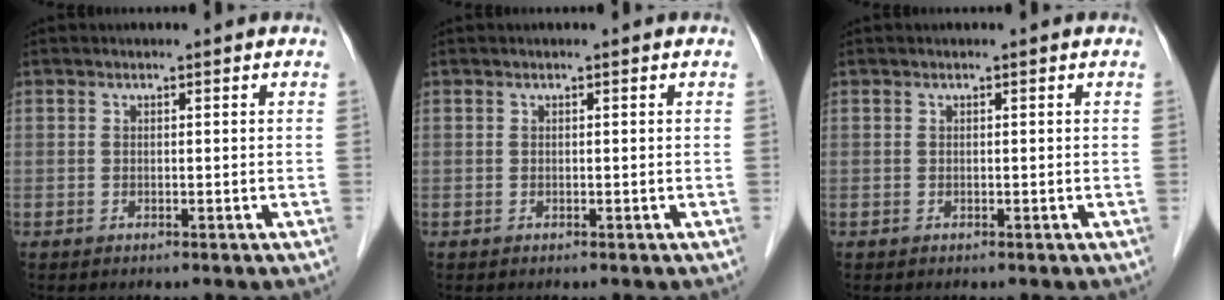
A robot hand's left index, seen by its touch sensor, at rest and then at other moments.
{"total": 0.0}
{"total": 0.0}